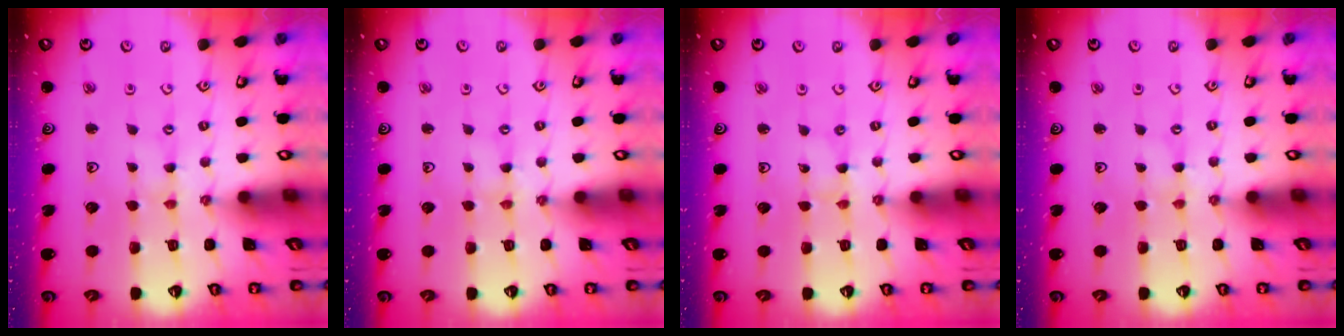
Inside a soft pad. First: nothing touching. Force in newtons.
{"total": 0.0}
{"total": 0.0}
{"total": 0.0}